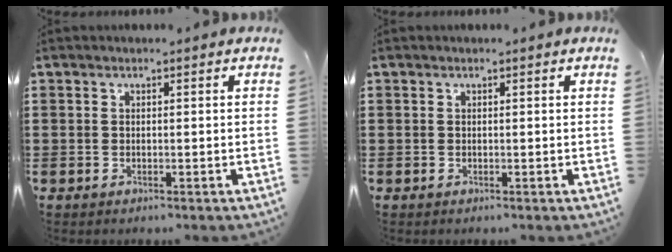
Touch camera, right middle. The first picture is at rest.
{"total": 0.0}